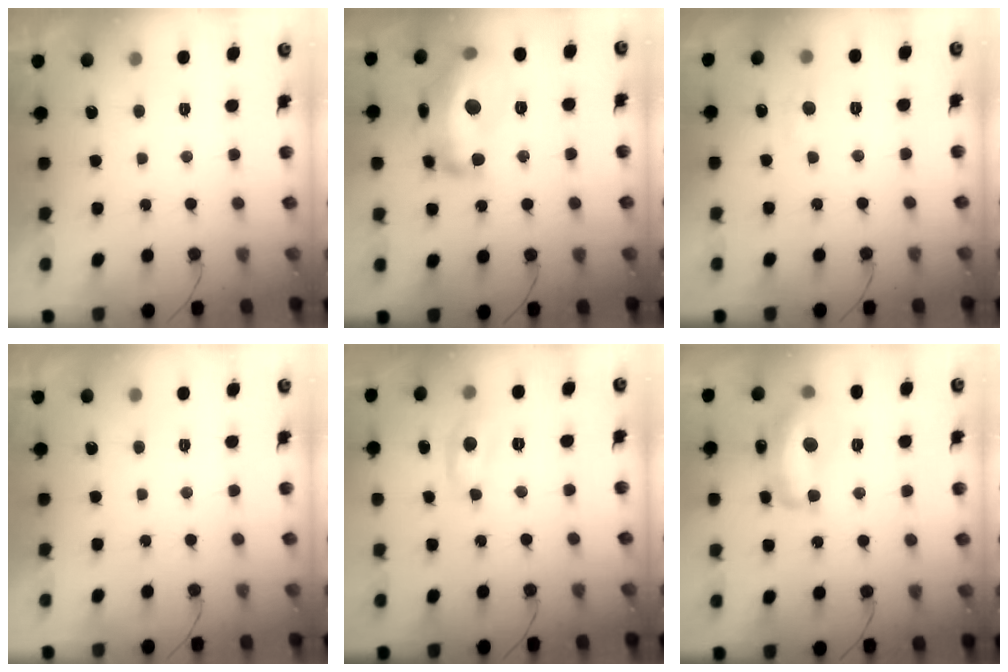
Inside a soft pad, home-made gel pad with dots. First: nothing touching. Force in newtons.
{"total": 22.0, "press": 22.0, "slide": 1.3}
{"total": 5.5, "press": 5.4, "slide": 0.8}
{"total": 0.0}
{"total": 9.0, "press": 9.0, "slide": 0.6}
{"total": 14.7, "press": 14.7, "slide": 1.1}